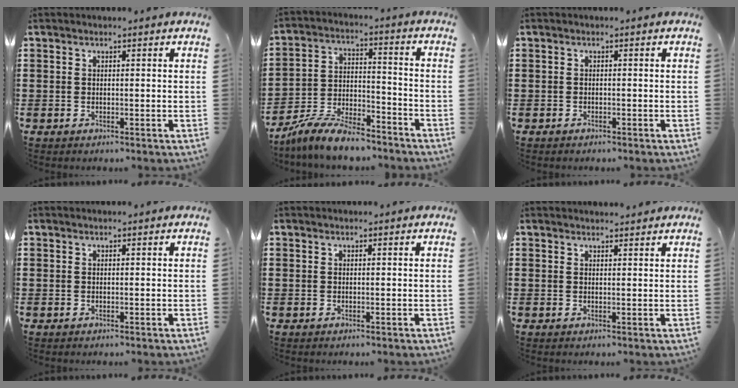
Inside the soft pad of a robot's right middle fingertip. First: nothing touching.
{"total": 8.4, "force": [-7.7, 1.6, 3.1], "torque": [-0.062, 0.017, -0.148]}
{"total": 0.7, "force": [-0.7, 0.3, 0.1], "torque": [-0.002, 0.001, -0.015]}
{"total": 0.0}
{"total": 0.0}
{"total": 1.2, "force": [1.2, -0.1, 0.1], "torque": [-0.004, 0.000, 0.023]}